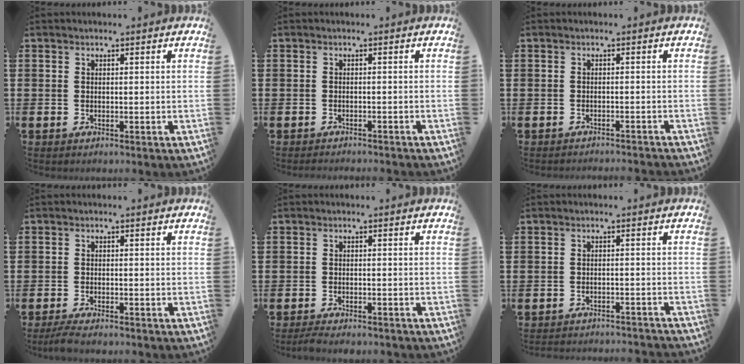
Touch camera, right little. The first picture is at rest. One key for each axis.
{"total": 0.9, "fx": -0.9, "fy": -0.1, "fz": 0.0, "tx": 0.006, "ty": -0.004, "tz": -0.021}
{"total": 1.0, "fx": -1.0, "fy": -0.2, "fz": -0.1, "tx": 0.000, "ty": 0.002, "tz": -0.020}
{"total": 1.7, "fx": -1.4, "fy": 0.2, "fz": 1.0, "tx": -0.017, "ty": 0.003, "tz": -0.028}
{"total": 1.7, "fx": -1.5, "fy": 0.2, "fz": 0.6, "tx": -0.012, "ty": 0.004, "tz": -0.031}
{"total": 1.8, "fx": -1.8, "fy": -0.2, "fz": -0.1, "tx": -0.002, "ty": 0.004, "tz": -0.038}